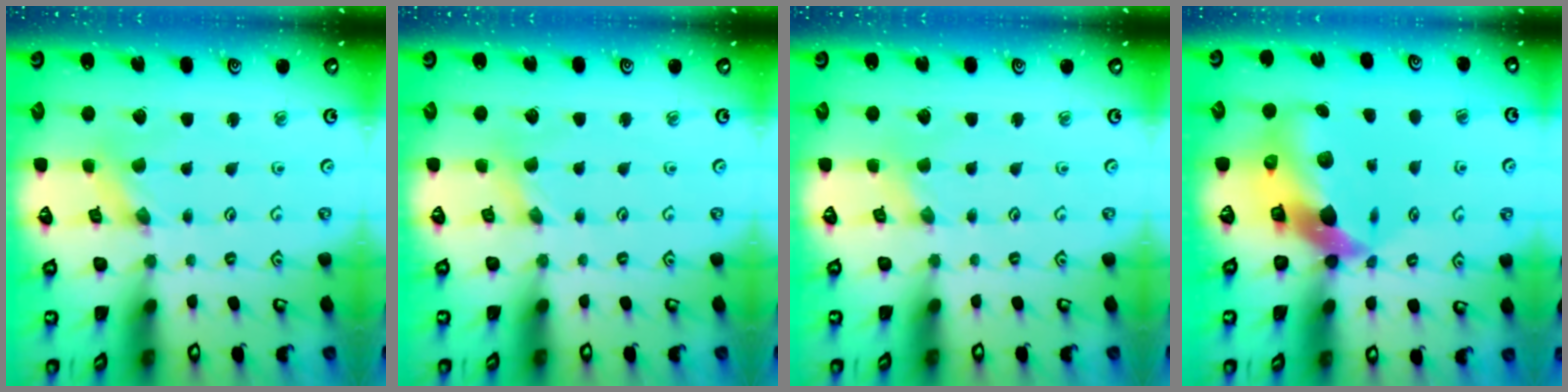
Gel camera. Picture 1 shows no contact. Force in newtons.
{"total": 1.7, "press": 1.7, "slide": 0.3}
{"total": 1.2, "press": 1.1, "slide": 0.2}
{"total": 13.0, "press": 12.9, "slide": 2.2}